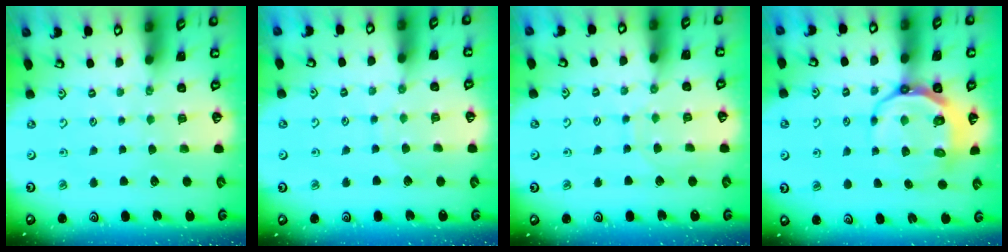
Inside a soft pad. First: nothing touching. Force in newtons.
{"total": 5.6, "press": 5.6, "slide": 0.5}
{"total": 5.0, "press": 4.9, "slide": 0.5}
{"total": 9.5, "press": 8.8, "slide": 3.6}